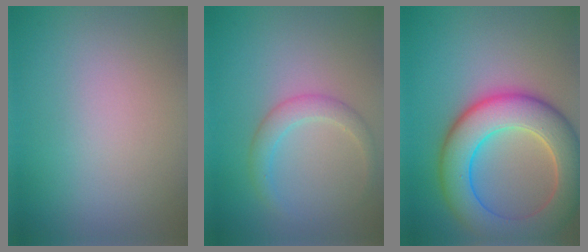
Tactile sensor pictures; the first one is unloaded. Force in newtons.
{"total": 2.3, "press": 2.2, "slide": 0.3}
{"total": 9.6, "press": 9.5, "slide": 0.4}